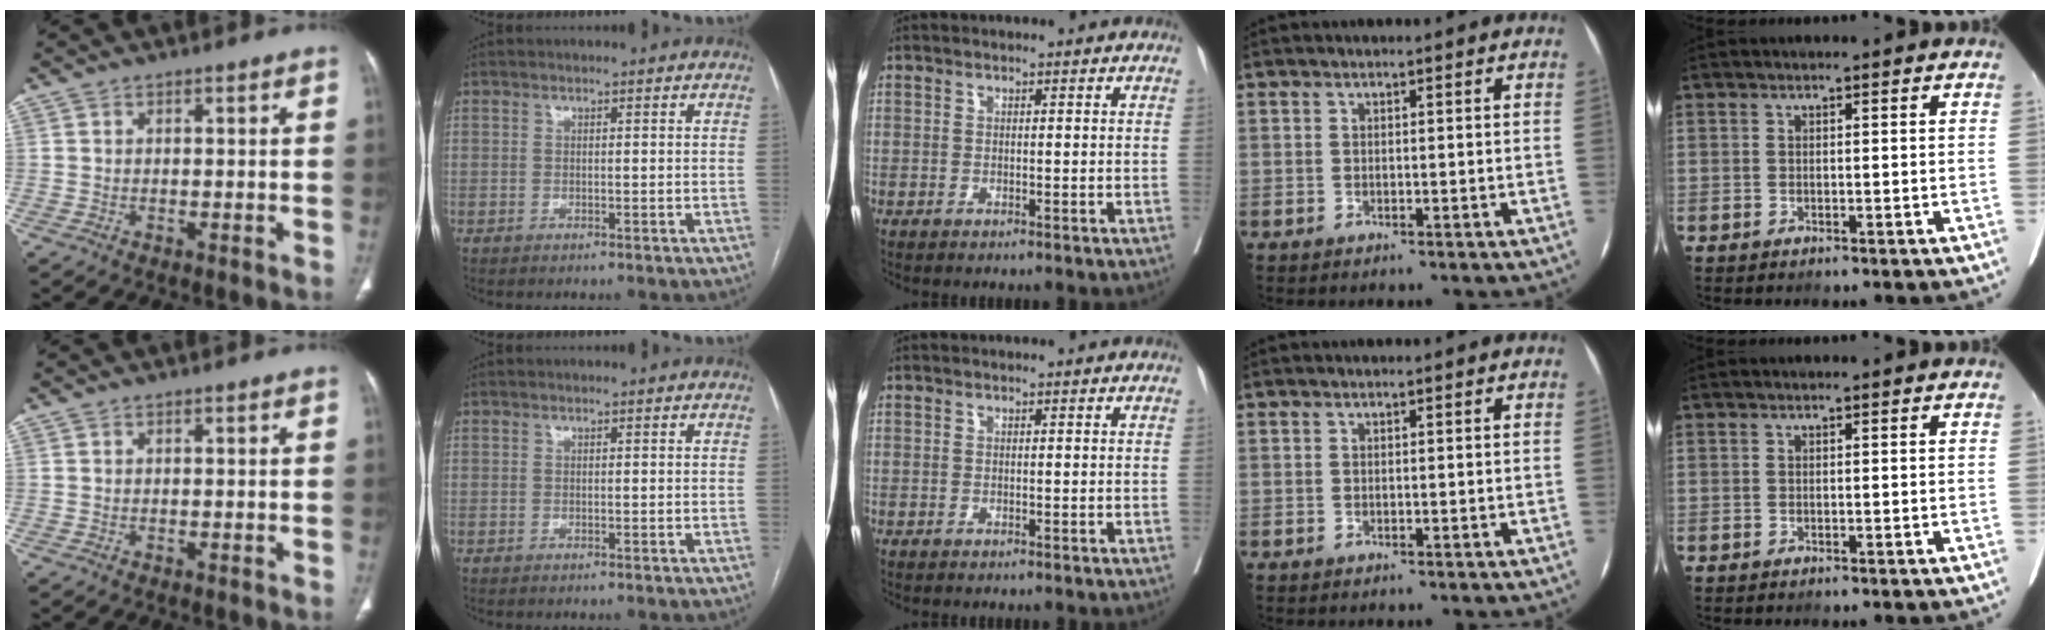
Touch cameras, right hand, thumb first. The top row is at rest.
{}